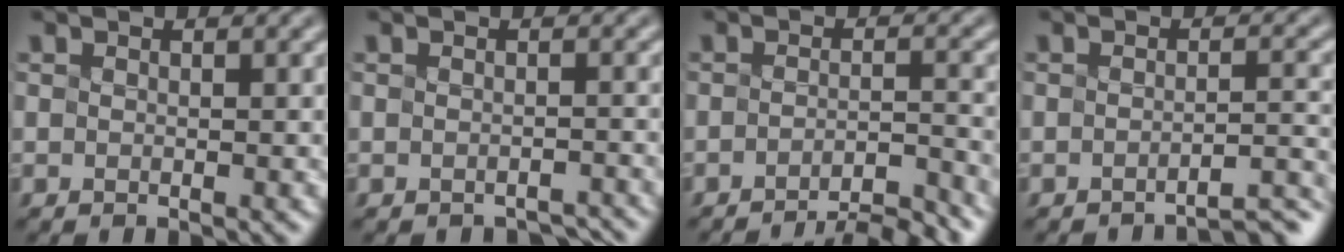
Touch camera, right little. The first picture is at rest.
{"total": 1.3, "force": [-1.2, 0.3, 0.3], "torque": [-0.001, -0.001, -0.015]}
{"total": 5.4, "force": [-4.5, 0.9, 2.9], "torque": [-0.036, 0.008, -0.066]}
{"total": 3.4, "force": [-3.0, 0.4, 1.4], "torque": [-0.008, 0.013, -0.048]}